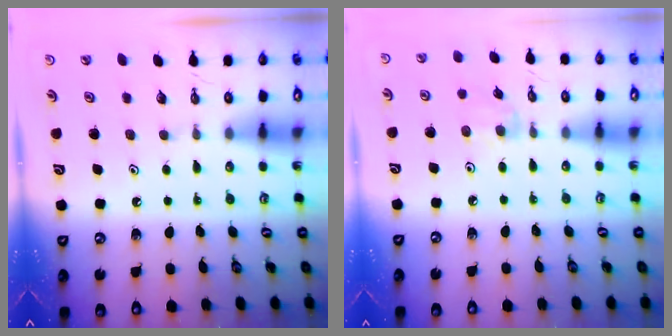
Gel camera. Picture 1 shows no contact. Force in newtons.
{"total": 3.3, "press": 3.3, "slide": 0.4}